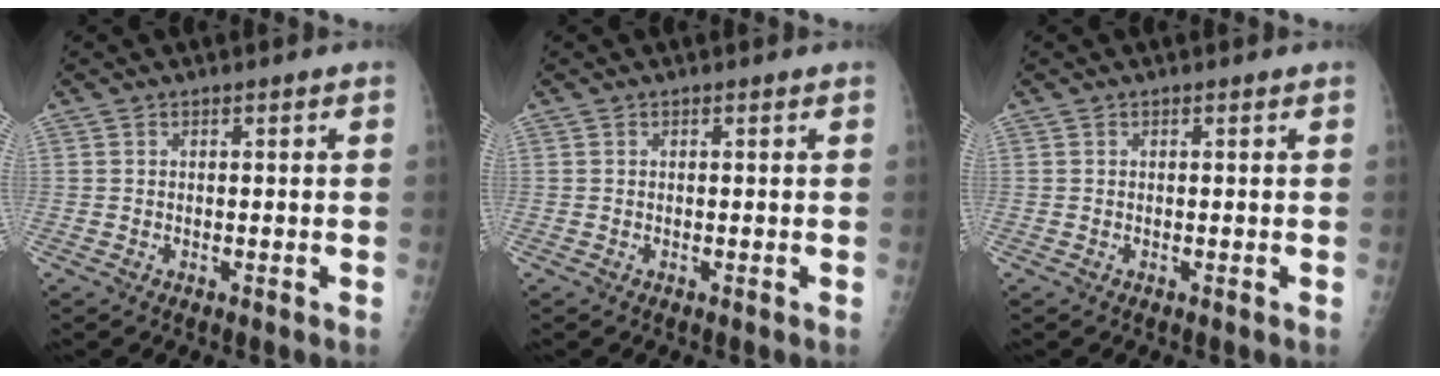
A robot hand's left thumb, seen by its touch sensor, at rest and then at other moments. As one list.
[{"total": 0.0}, {"total": 0.0}]